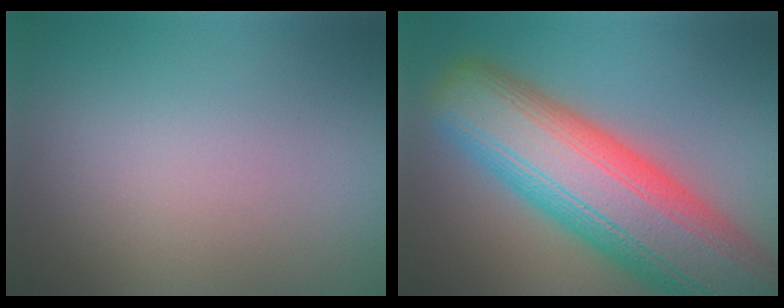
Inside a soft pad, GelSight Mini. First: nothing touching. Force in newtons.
{"total": 14.7, "press": 14.7, "slide": 0.8}